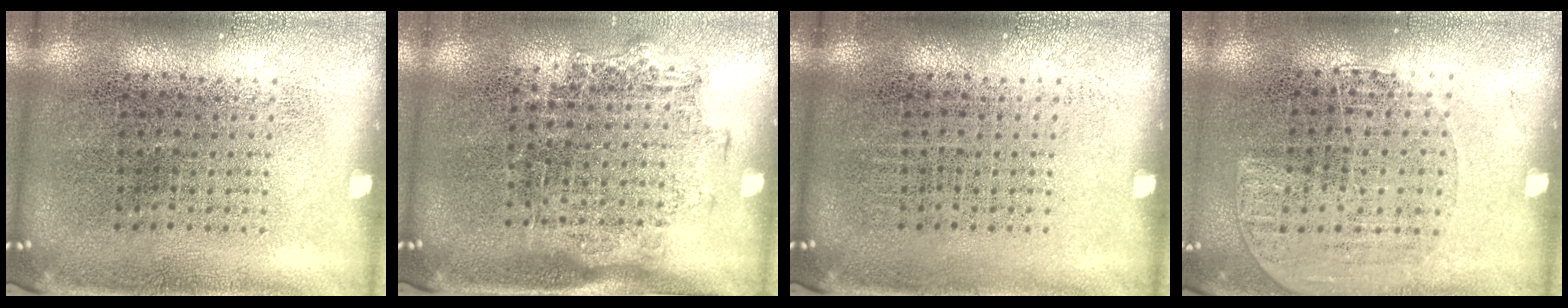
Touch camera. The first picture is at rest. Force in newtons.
{"total": 1.3, "press": 1.0, "slide": 0.8}
{"total": 0.0}
{"total": 1.1, "press": 1.0, "slide": 0.5}